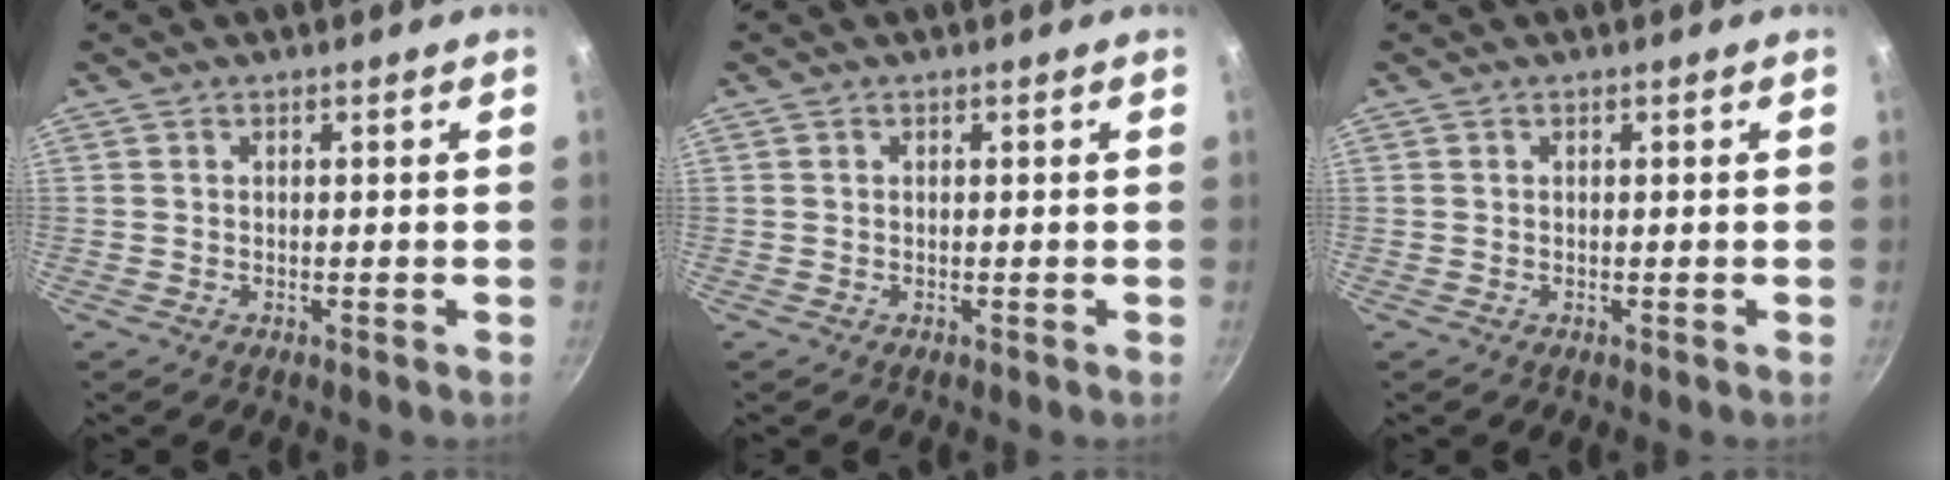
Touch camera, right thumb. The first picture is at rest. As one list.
[{"total": 0.0}, {"total": 0.0}]